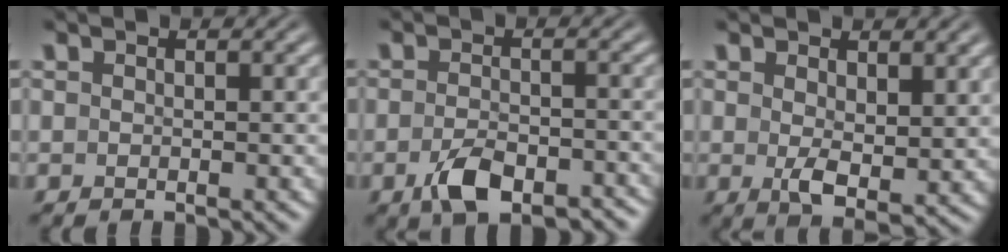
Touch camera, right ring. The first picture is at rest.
{"total": 4.4, "force": [-3.3, 1.5, 2.5], "torque": [-0.041, -0.009, -0.051]}
{"total": 2.8, "force": [0.3, 0.9, 2.6], "torque": [-0.042, -0.023, 0.018]}